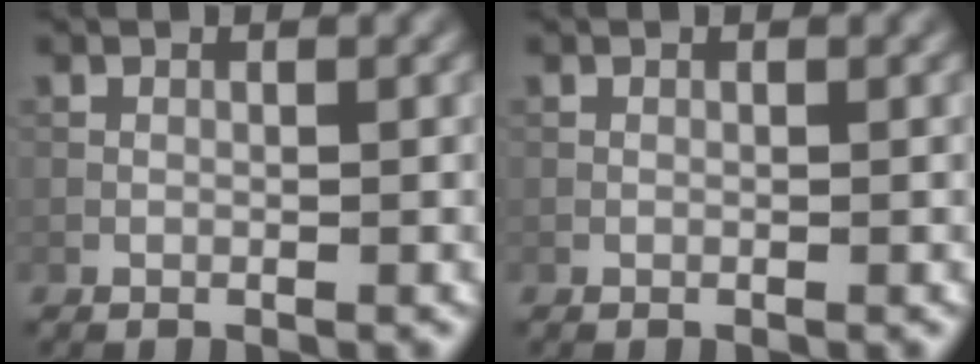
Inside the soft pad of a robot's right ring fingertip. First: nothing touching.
{"total": 0.0}